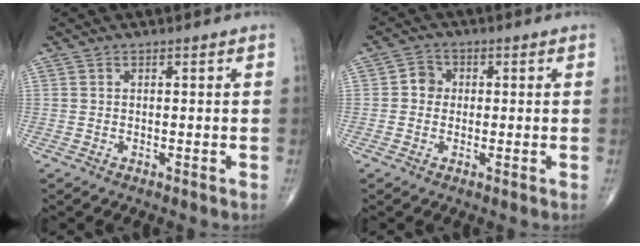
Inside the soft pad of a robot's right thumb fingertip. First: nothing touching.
{"total": 3.2, "force": [0.0, 2.9, 1.3], "torque": [-0.002, 0.008, -0.008]}